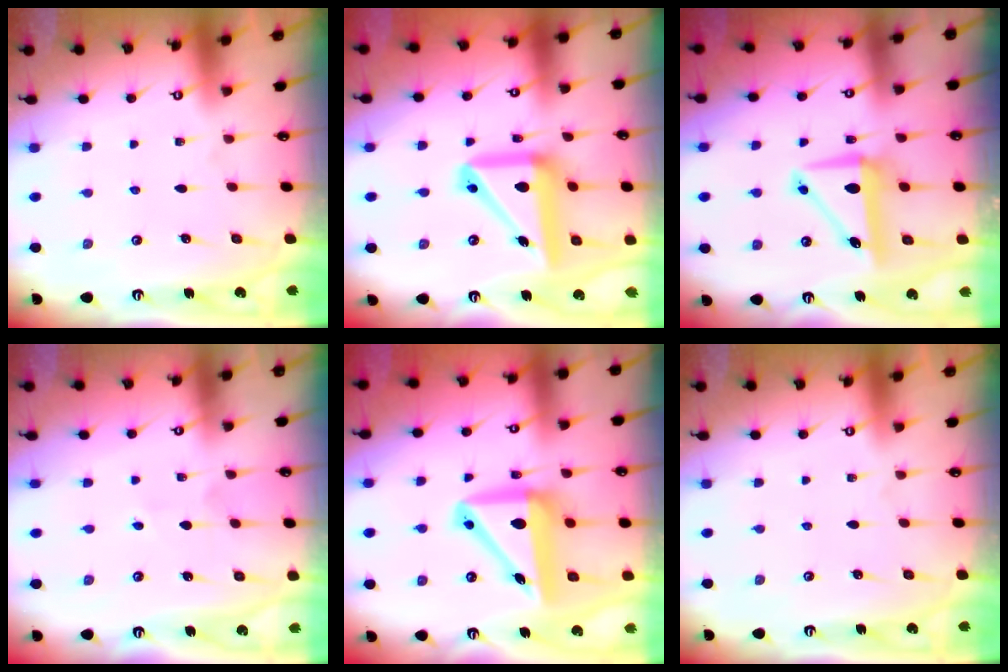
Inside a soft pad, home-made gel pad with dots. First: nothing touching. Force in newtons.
{"total": 16.5, "press": 16.3, "slide": 2.7}
{"total": 7.9, "press": 7.7, "slide": 1.5}
{"total": 2.2, "press": 2.0, "slide": 0.8}
{"total": 12.5, "press": 12.3, "slide": 2.4}
{"total": 0.0}